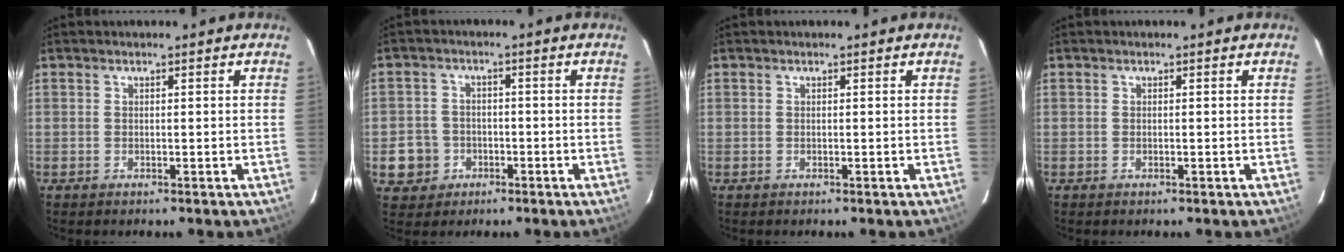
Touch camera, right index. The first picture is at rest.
{"total": 6.1, "force": [-2.0, 5.7, 0.8], "torque": [-0.030, 0.021, -0.026]}
{"total": 0.0}
{"total": 0.0}